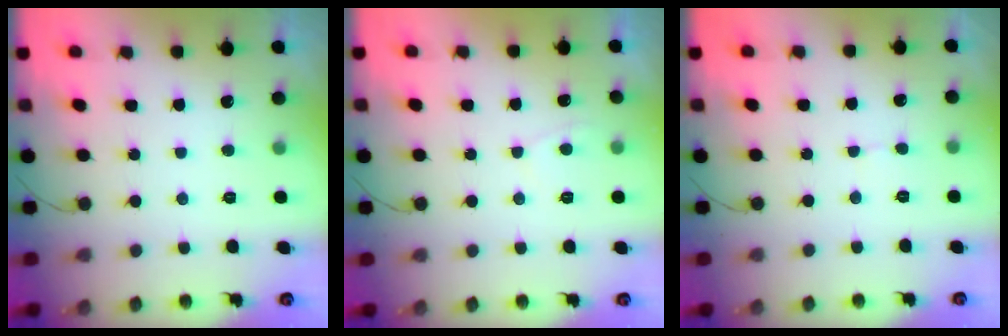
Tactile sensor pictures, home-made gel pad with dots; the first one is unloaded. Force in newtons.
{"total": 3.2, "press": 3.2, "slide": 0.4}
{"total": 3.5, "press": 3.4, "slide": 0.3}